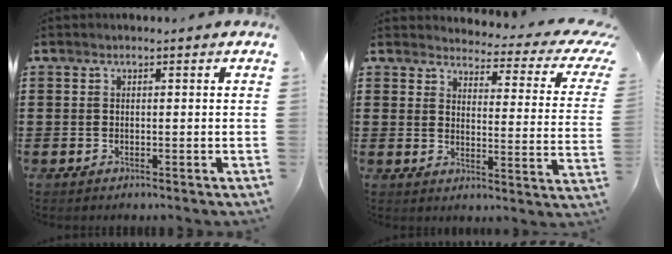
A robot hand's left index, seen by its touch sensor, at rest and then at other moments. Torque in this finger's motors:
{"motor_torque": [1.19, -0.95, 0.03, -0.16]}